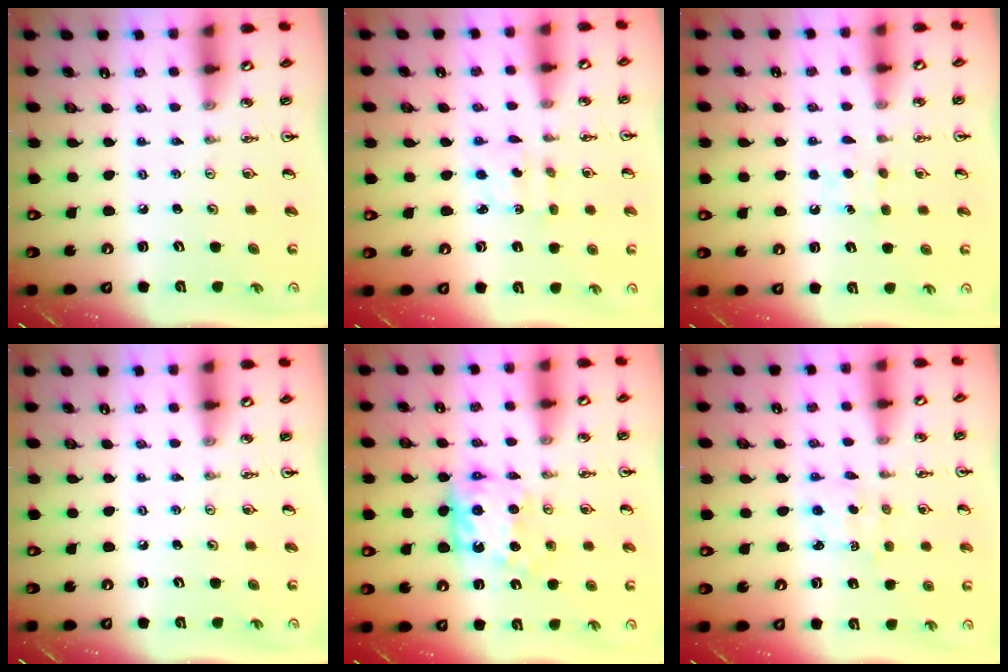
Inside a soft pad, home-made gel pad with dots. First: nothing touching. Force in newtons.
{"total": 2.1, "press": 2.0, "slide": 0.7}
{"total": 6.4, "press": 6.3, "slide": 0.7}
{"total": 0.0}
{"total": 10.6, "press": 10.6, "slide": 0.4}
{"total": 1.8, "press": 1.8, "slide": 0.4}